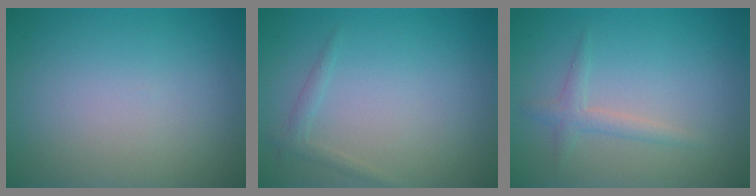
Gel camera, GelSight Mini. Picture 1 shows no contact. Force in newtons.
{"total": 1.0, "press": 1.0, "slide": 0.1}
{"total": 1.6, "press": 1.6, "slide": 0.1}